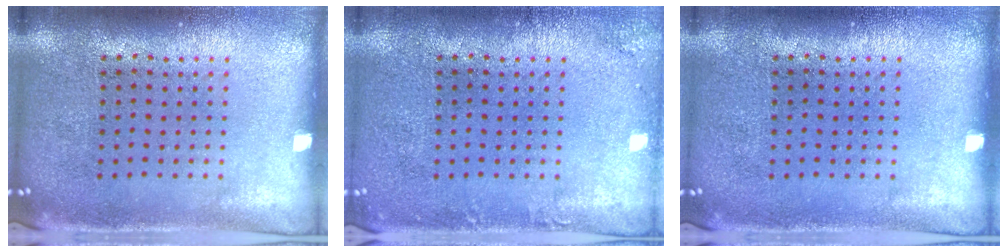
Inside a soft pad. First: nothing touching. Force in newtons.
{"total": 1.1, "press": 1.1, "slide": 0.1}
{"total": 0.0}